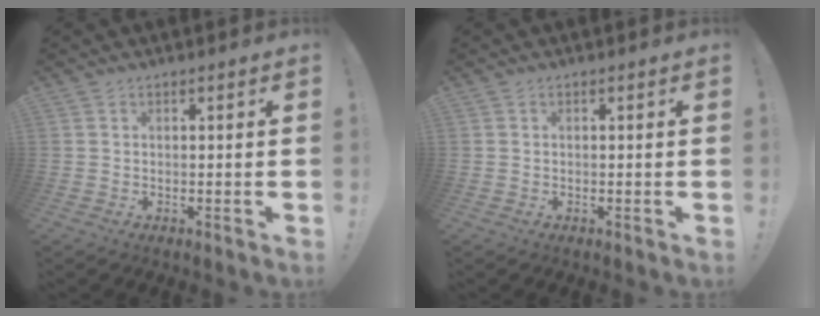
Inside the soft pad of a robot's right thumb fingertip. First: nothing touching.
{"total": 0.0}